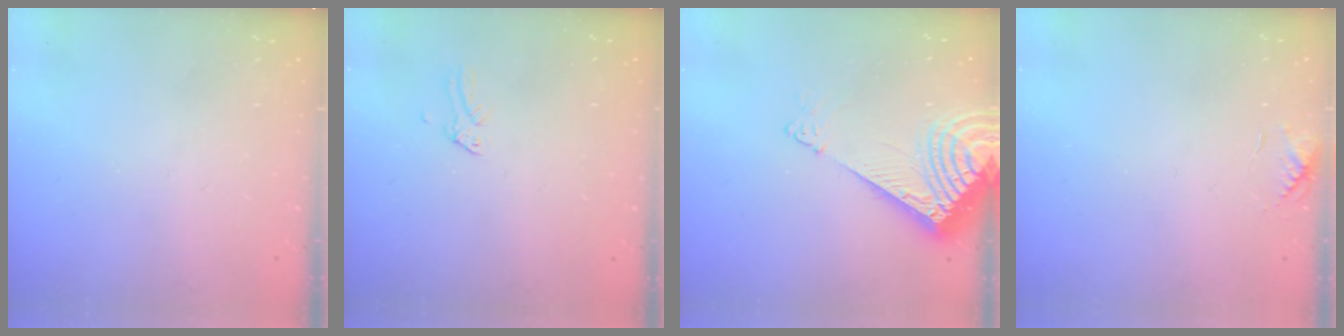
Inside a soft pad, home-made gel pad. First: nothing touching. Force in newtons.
{"total": 0.0}
{"total": 10.6, "press": 10.5, "slide": 1.7}
{"total": 7.0, "press": 6.9, "slide": 0.6}